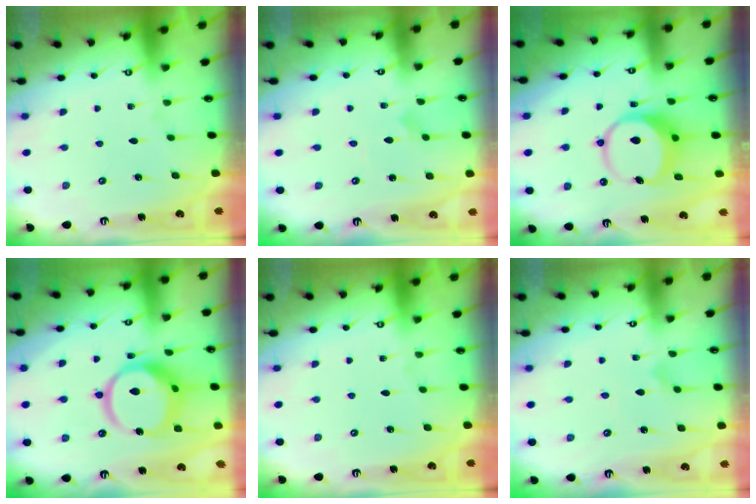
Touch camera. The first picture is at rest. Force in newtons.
{"total": 2.0, "press": 2.0, "slide": 0.1}
{"total": 8.9, "press": 8.8, "slide": 1.5}
{"total": 16.2, "press": 16.1, "slide": 1.8}
{"total": 0.0}
{"total": 2.7, "press": 2.7, "slide": 0.3}